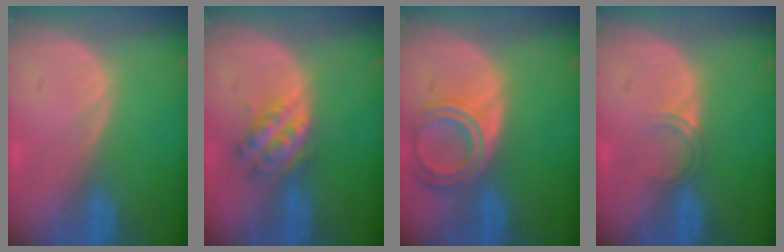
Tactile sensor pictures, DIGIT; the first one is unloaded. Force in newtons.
{"total": 5.4, "press": 5.0, "slide": 2.2}
{"total": 6.6, "press": 5.9, "slide": 3.0}
{"total": 1.8, "press": 1.5, "slide": 1.1}